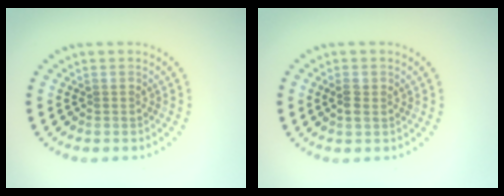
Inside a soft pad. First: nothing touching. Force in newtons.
{"total": 1.5, "press": 1.5, "slide": 0.3}